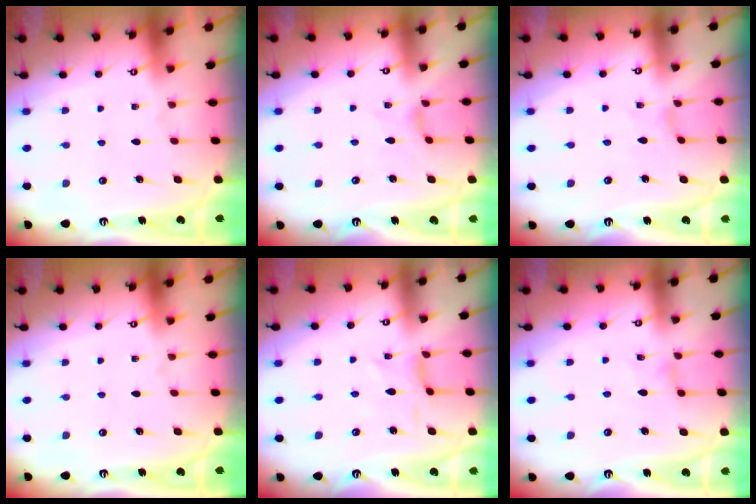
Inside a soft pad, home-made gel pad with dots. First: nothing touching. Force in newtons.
{"total": 1.3, "press": 1.2, "slide": 0.4}
{"total": 0.6, "press": 0.6, "slide": 0.2}
{"total": 0.0}
{"total": 1.9, "press": 1.8, "slide": 0.5}
{"total": 0.9, "press": 0.8, "slide": 0.3}